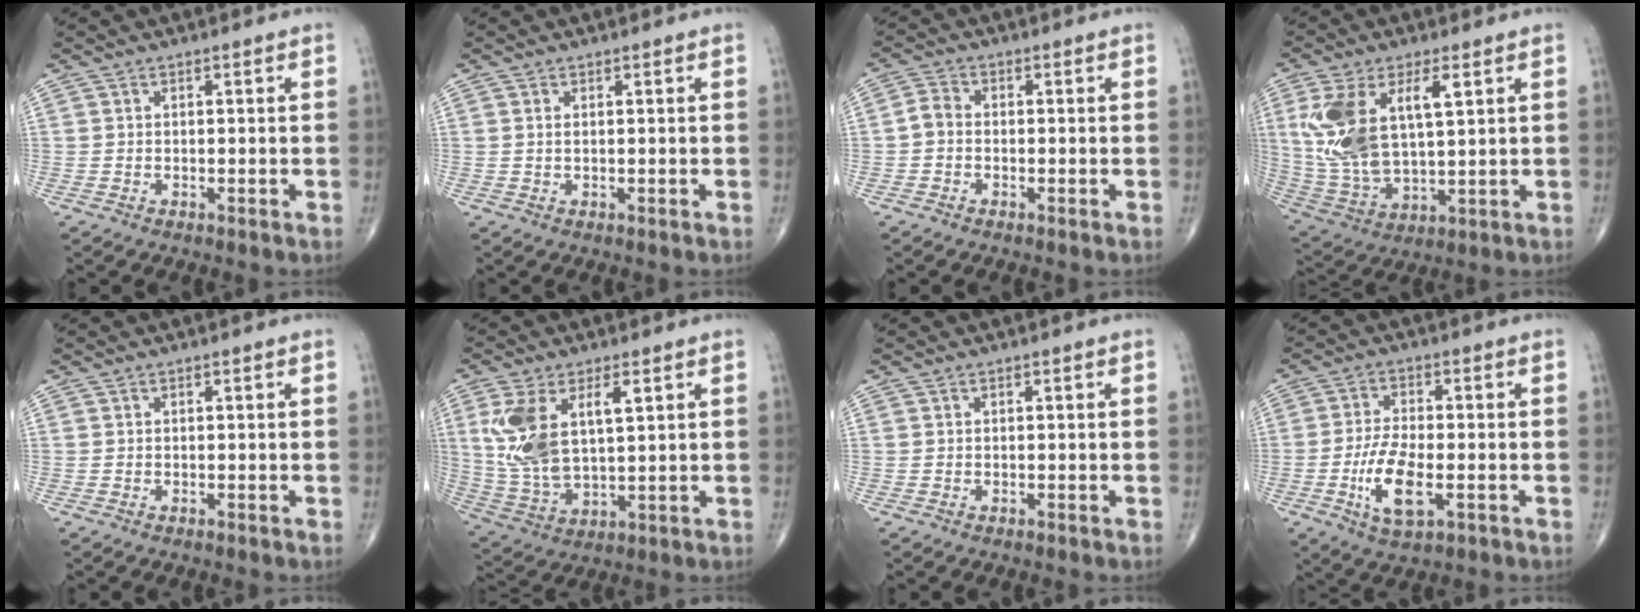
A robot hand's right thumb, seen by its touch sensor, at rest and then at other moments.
{"total": 0.7, "force": [0.3, 0.3, 0.6], "torque": [-0.016, 0.002, 0.008]}
{"total": 2.7, "force": [-0.6, 2.0, 1.7], "torque": [-0.026, 0.008, -0.021]}
{"total": 16.4, "force": [4.6, 7.7, 13.8], "torque": [-0.281, -0.014, 0.101]}
{"total": 0.0}
{"total": 13.9, "force": [4.0, 6.7, 11.4], "torque": [-0.233, -0.012, 0.091]}
{"total": 0.0}
{"total": 9.1, "force": [-2.6, 3.7, 7.9], "torque": [-0.156, 0.002, -0.045]}